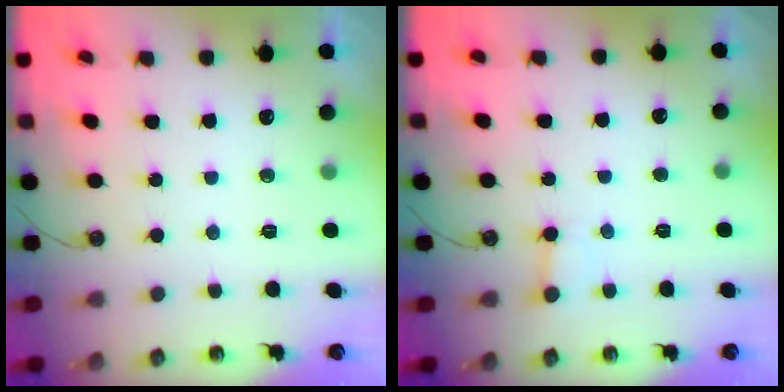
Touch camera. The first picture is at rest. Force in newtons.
{"total": 2.6, "press": 2.6, "slide": 0.1}